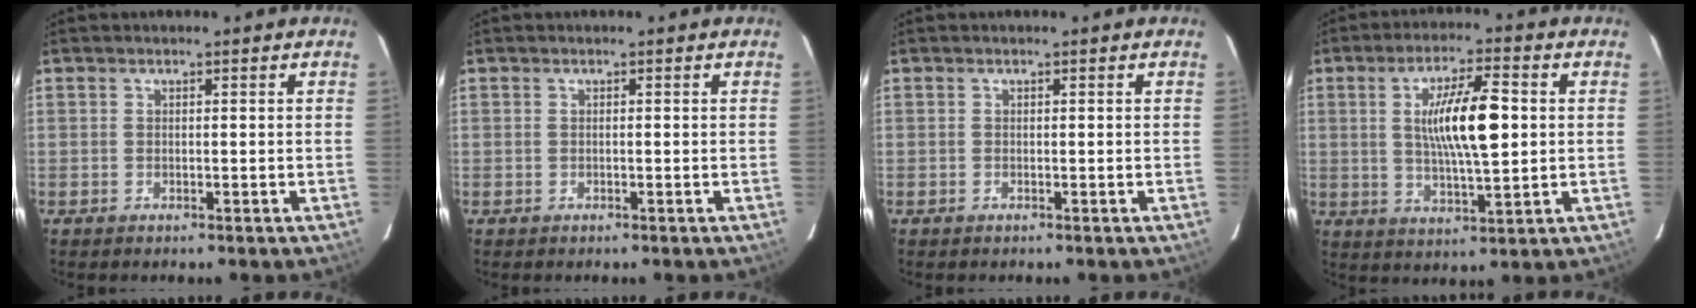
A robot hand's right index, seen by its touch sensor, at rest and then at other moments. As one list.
[{"total": 0.0}, {"total": 0.0}, {"total": 11.1, "force": [1.4, 1.9, 10.8], "torque": [-0.192, 0.004, 0.025]}]